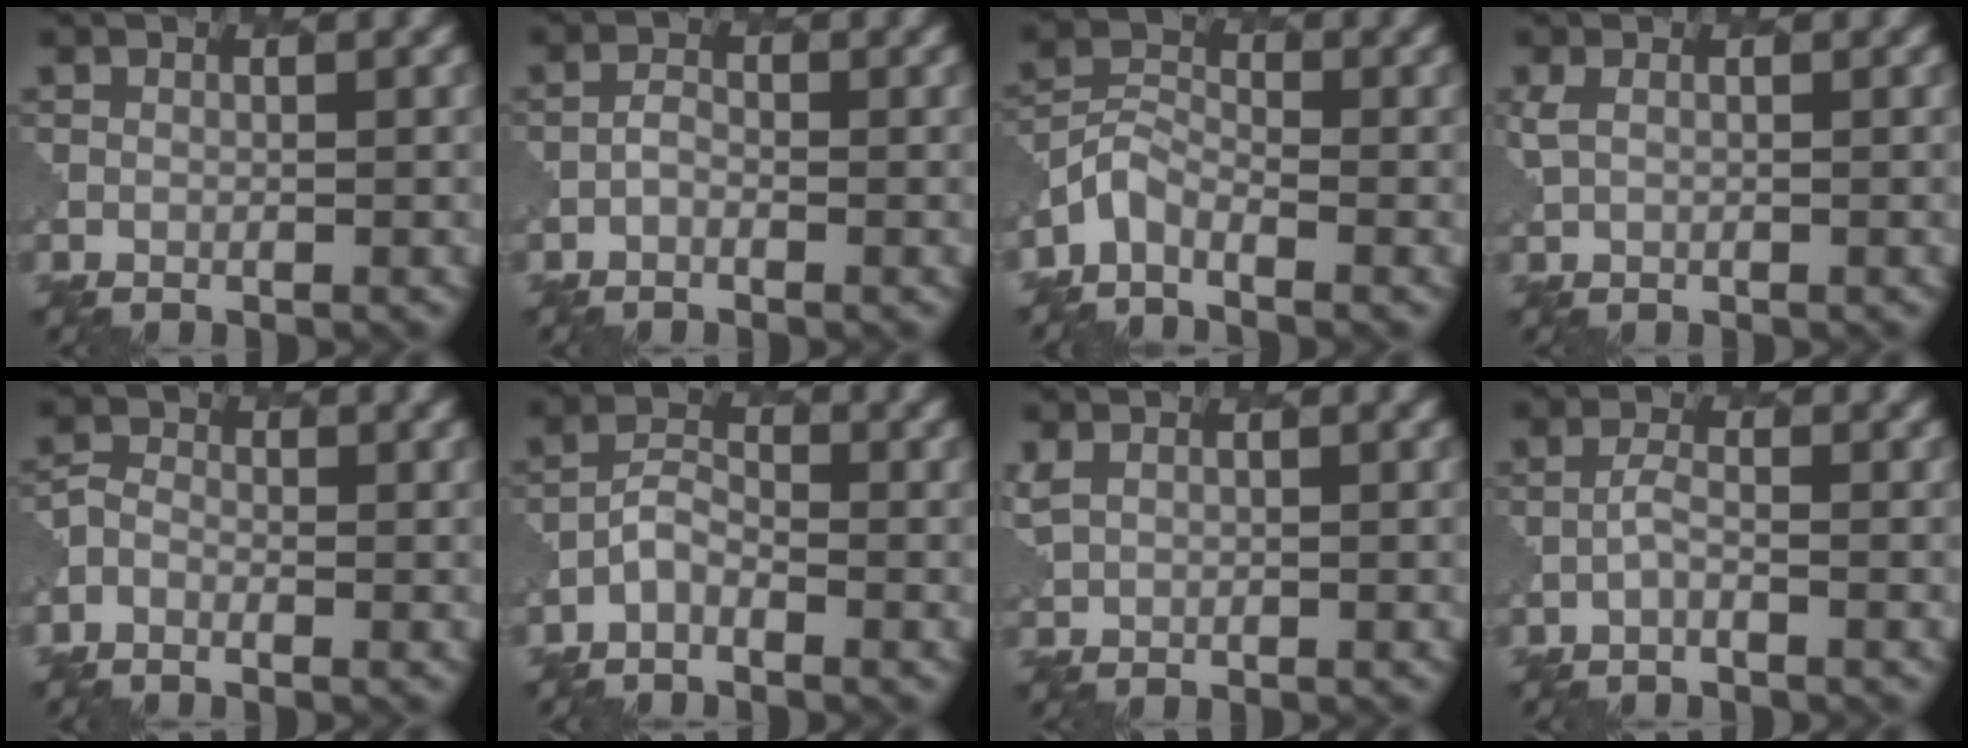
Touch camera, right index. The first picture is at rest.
{"total": 0.6, "force": [-0.4, 0.4, 0.3], "torque": [-0.008, 0.001, -0.010]}
{"total": 2.3, "force": [-1.9, 1.1, 0.8], "torque": [-0.019, 0.001, -0.051]}
{"total": 1.5, "force": [0.4, 0.9, 1.2], "torque": [-0.032, -0.001, 0.008]}
{"total": 1.5, "force": [-0.9, 1.1, 0.5], "torque": [-0.006, -0.001, -0.023]}
{"total": 1.6, "force": [-1.1, 0.8, 0.8], "torque": [-0.019, 0.007, -0.026]}
{"total": 1.9, "force": [0.7, 1.3, 1.1], "torque": [-0.035, -0.005, 0.016]}
{"total": 0.8, "force": [-0.4, 0.1, 0.7], "torque": [-0.016, 0.003, -0.013]}